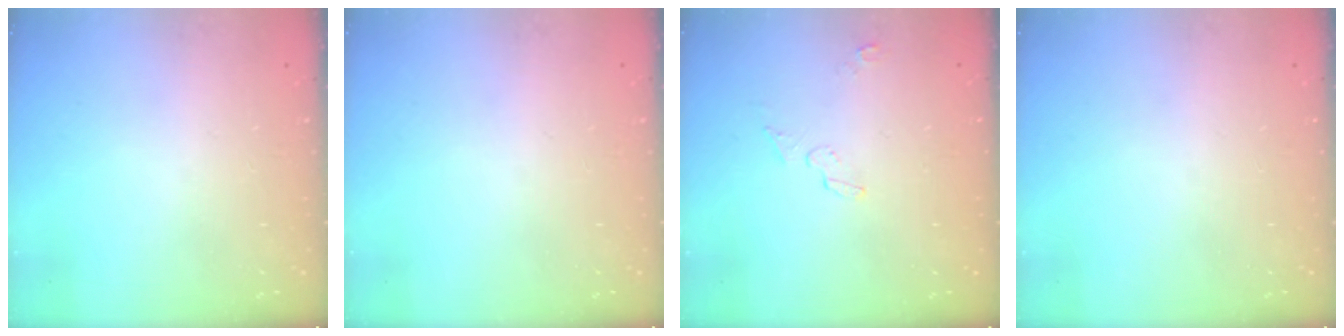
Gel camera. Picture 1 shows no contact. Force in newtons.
{"total": 0.0}
{"total": 4.0, "press": 3.8, "slide": 1.3}
{"total": 0.0}